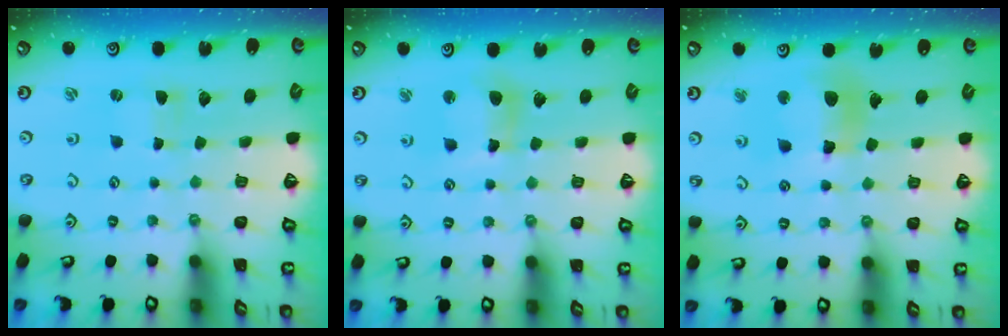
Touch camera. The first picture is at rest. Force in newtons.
{"total": 8.6, "press": 8.4, "slide": 1.4}
{"total": 12.0, "press": 11.9, "slide": 1.6}